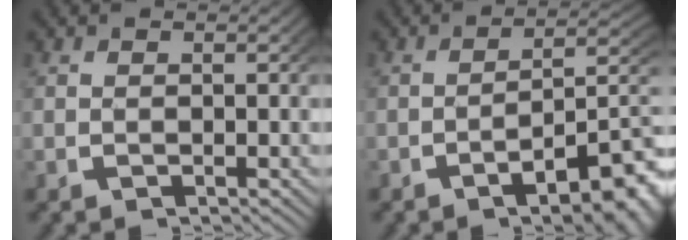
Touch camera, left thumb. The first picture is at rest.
{"total": 8.5, "force": [-2.9, 3.4, 7.2], "torque": [-0.089, -0.009, -0.040]}